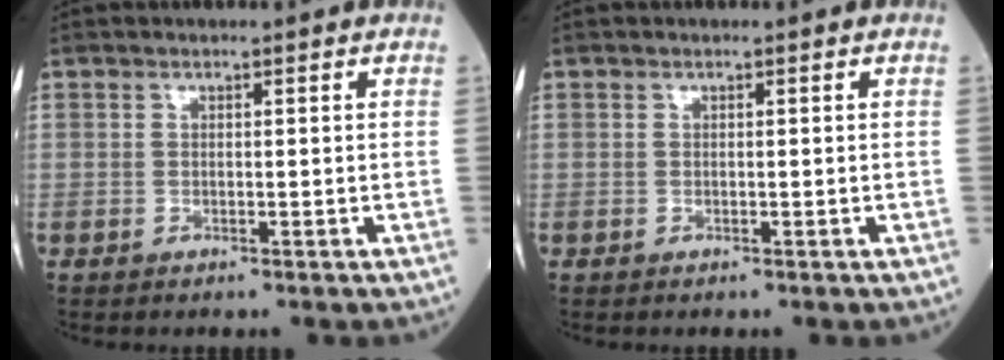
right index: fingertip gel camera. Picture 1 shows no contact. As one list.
[{"total": 0.0}]